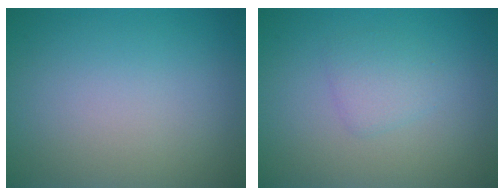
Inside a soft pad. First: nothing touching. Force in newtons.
{"total": 1.6, "press": 1.6, "slide": 0.0}